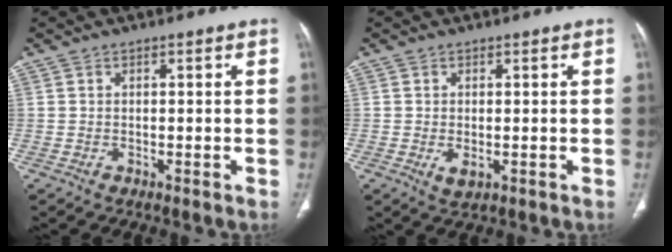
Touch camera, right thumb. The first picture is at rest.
{"total": 2.4, "force": [-0.5, 1.2, 2.0], "torque": [-0.038, -0.006, -0.003]}